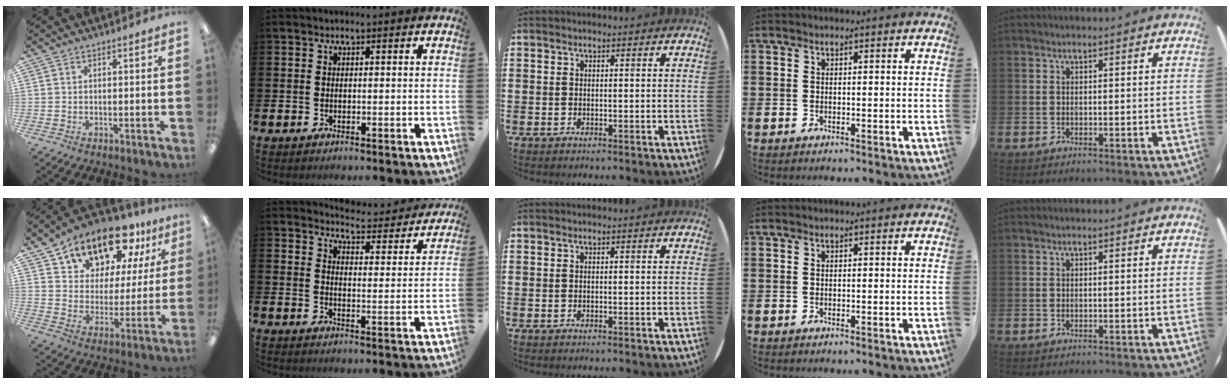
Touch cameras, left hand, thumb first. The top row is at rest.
{"thumb": {"total": 16.3, "force": [13.0, 7.7, 6.3], "torque": [-0.108, -0.092, 0.229]}, "index": {"total": 4.8, "force": [4.8, 0.3, 0.5], "torque": [-0.011, -0.045, 0.076]}}